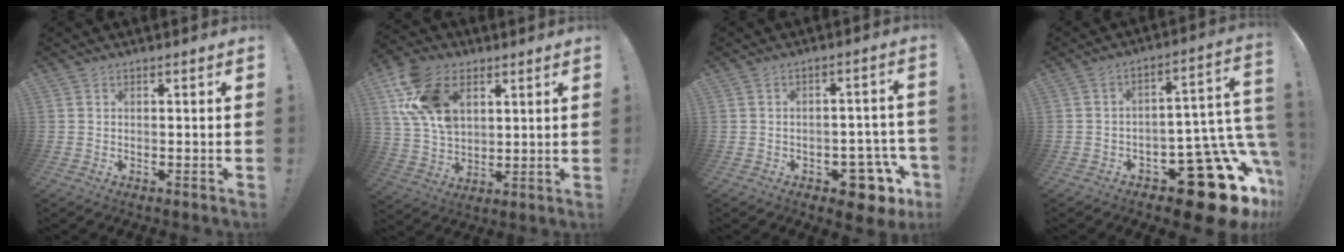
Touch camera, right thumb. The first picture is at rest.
{"total": 18.1, "force": [7.5, 12.2, 11.0], "torque": [-0.208, -0.024, 0.145]}
{"total": 9.6, "force": [-5.3, 5.1, 6.1], "torque": [-0.049, 0.037, -0.087]}
{"total": 21.7, "force": [-11.0, 10.5, 15.5], "torque": [-0.135, 0.054, -0.161]}